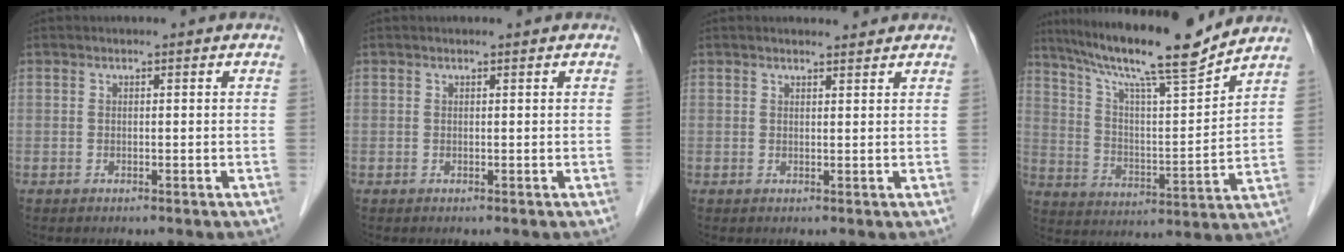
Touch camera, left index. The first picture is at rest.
{"total": 0.5, "force": [0.5, 0.0, 0.2], "torque": [-0.005, 0.004, 0.009]}
{"total": 2.6, "force": [2.5, 0.4, 0.6], "torque": [-0.014, 0.006, 0.035]}
{"total": 17.4, "force": [14.8, -0.2, 9.1], "torque": [-0.159, 0.000, 0.243]}